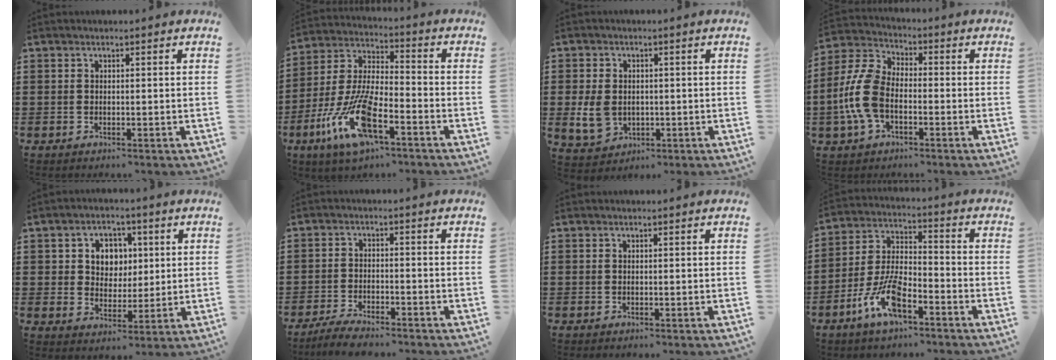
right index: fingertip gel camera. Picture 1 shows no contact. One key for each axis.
{"total": 12.9, "fx": -7.0, "fy": 4.2, "fz": 10.0, "tx": -0.238, "ty": -0.009, "tz": -0.136}
{"total": 5.0, "fx": -0.6, "fy": 4.0, "fz": 3.0, "tx": -0.076, "ty": 0.003, "tz": -0.011}
{"total": 9.2, "fx": -2.0, "fy": 5.4, "fz": 7.2, "tx": -0.198, "ty": -0.006, "tz": -0.049}
{"total": 5.6, "fx": 1.5, "fy": 5.0, "fz": 2.1, "tx": -0.056, "ty": 0.017, "tz": 0.021}
{"total": 3.4, "fx": -3.2, "fy": 0.3, "fz": 0.9, "tx": -0.022, "ty": 0.005, "tz": -0.068}
{"total": 0.0}
{"total": 8.7, "fx": -4.9, "fy": 3.5, "fz": 6.2, "tx": -0.153, "ty": 0.000, "tz": -0.097}